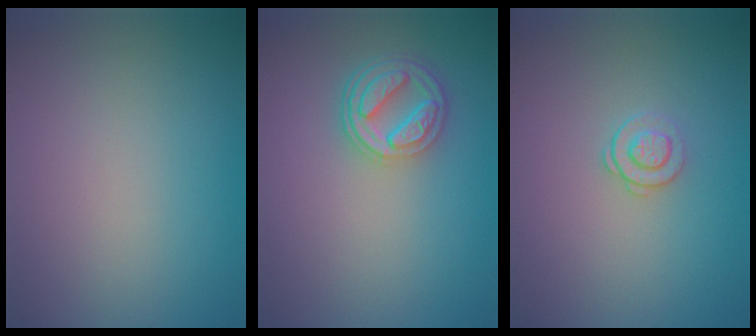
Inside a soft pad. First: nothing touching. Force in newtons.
{"total": 4.5, "press": 3.5, "slide": 2.8}
{"total": 1.4, "press": 0.9, "slide": 1.0}